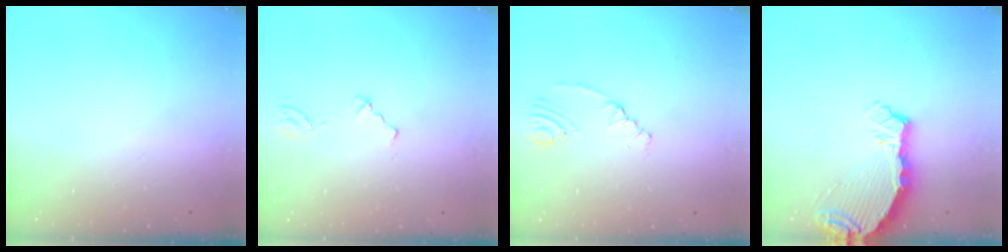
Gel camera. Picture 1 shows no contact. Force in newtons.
{"total": 2.1, "press": 1.8, "slide": 1.1}
{"total": 2.5, "press": 2.2, "slide": 1.1}
{"total": 7.0, "press": 6.6, "slide": 2.3}